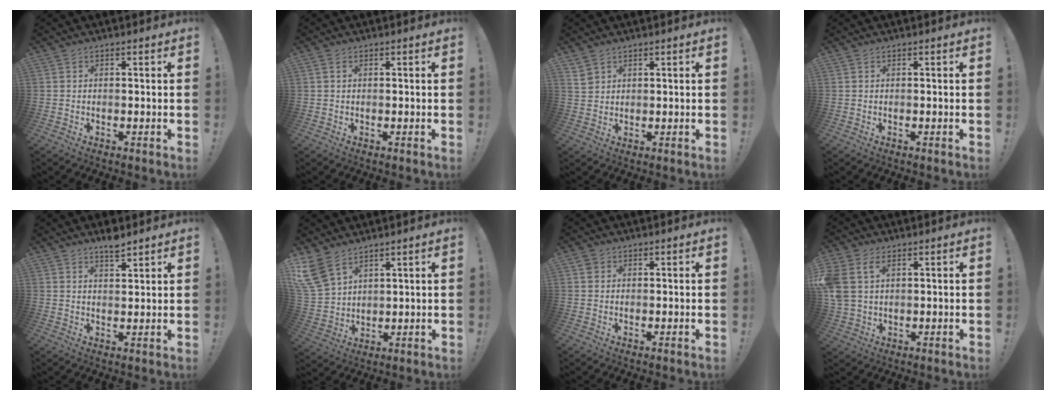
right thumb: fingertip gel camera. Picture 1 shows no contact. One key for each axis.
{"total": 1.1, "fx": 0.6, "fy": 0.6, "fz": 0.7, "tx": -0.006, "ty": -0.002, "tz": 0.010}
{"total": 2.0, "fx": 1.5, "fy": 1.3, "fz": 0.3, "tx": 0.003, "ty": -0.010, "tz": 0.028}
{"total": 1.3, "fx": -0.8, "fy": -0.8, "fz": -0.7, "tx": 0.019, "ty": 0.002, "tz": -0.016}
{"total": 4.0, "fx": 3.3, "fy": 0.7, "fz": 2.0, "tx": -0.022, "ty": -0.025, "tz": 0.055}
{"total": 9.0, "fx": 6.5, "fy": 4.8, "fz": 4.1, "tx": -0.090, "ty": -0.036, "tz": 0.132}
{"total": 1.3, "fx": 0.8, "fy": 1.0, "fz": 0.4, "tx": 0.000, "ty": -0.002, "tz": 0.014}
{"total": 7.2, "fx": 3.2, "fy": 4.8, "fz": 4.4, "tx": -0.106, "ty": -0.009, "tz": 0.063}